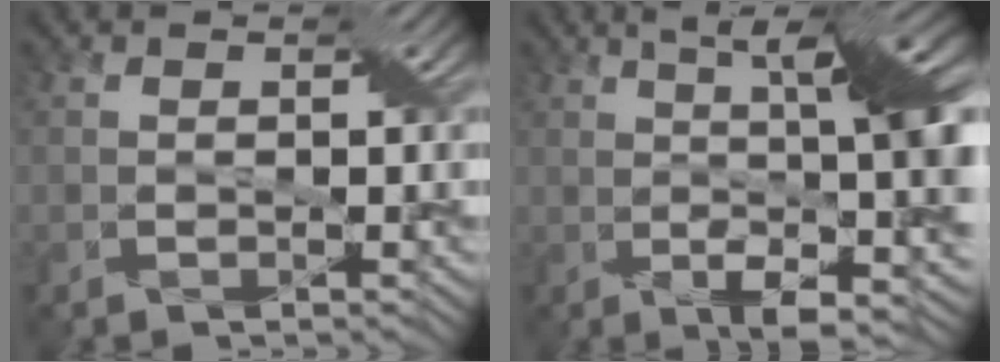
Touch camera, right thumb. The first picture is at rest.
{"total": 14.4, "force": [1.8, 3.4, 13.9], "torque": [-0.203, 0.021, 0.040]}